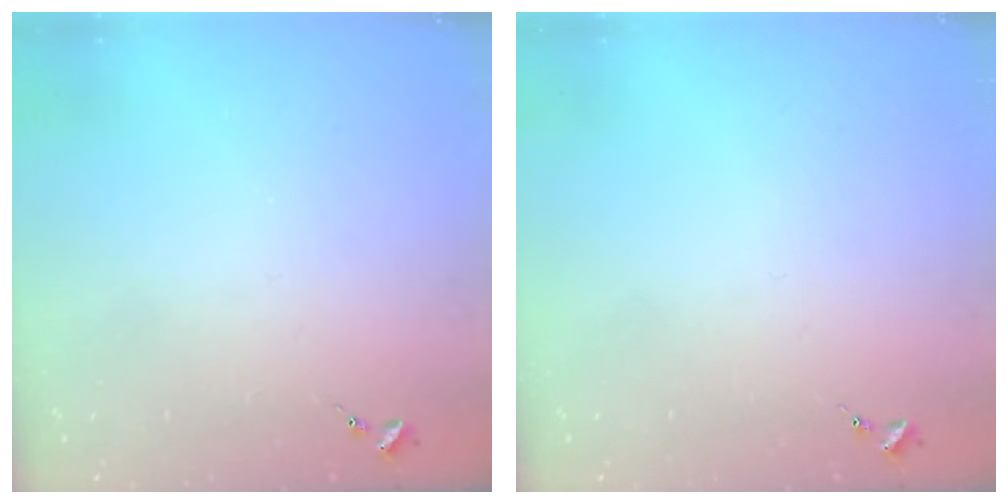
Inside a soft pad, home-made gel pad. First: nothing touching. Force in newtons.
{"total": 0.0}